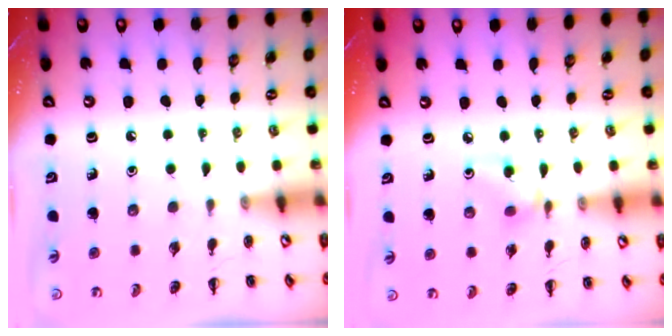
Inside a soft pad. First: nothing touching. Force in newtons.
{"total": 3.4, "press": 3.3, "slide": 1.1}